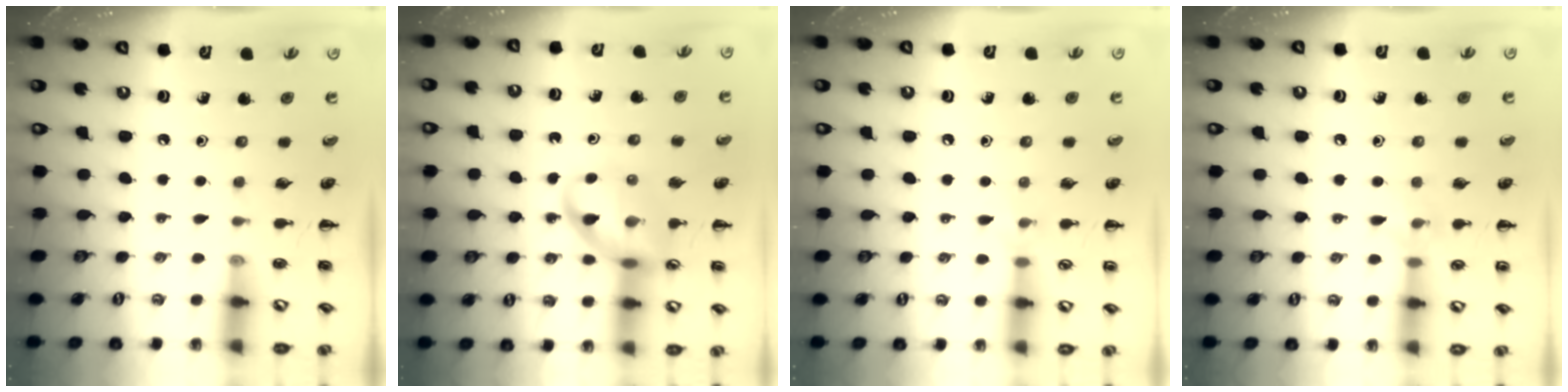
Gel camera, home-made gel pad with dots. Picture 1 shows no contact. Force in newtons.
{"total": 13.1, "press": 12.9, "slide": 2.2}
{"total": 5.1, "press": 4.8, "slide": 1.7}
{"total": 6.7, "press": 6.4, "slide": 1.8}